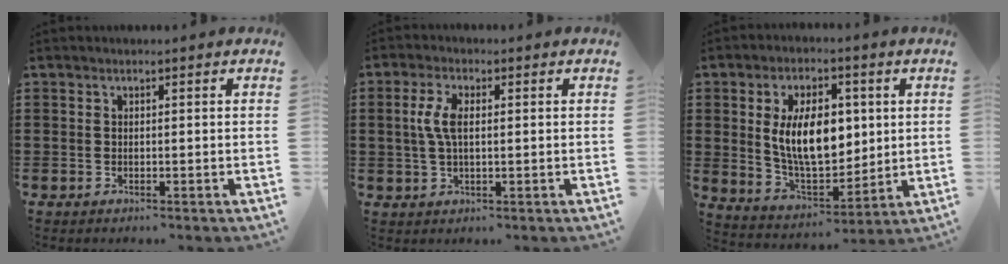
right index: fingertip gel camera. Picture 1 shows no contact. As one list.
[{"total": 4.9, "force": [0.6, 2.0, 4.4], "torque": [-0.103, 0.004, 0.003]}, {"total": 11.7, "force": [2.1, 6.6, 9.4], "torque": [-0.184, 0.002, 0.034]}]